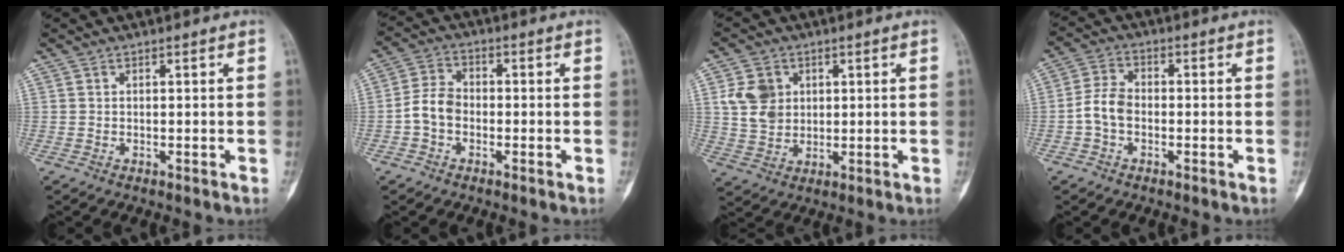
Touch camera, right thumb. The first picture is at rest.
{"total": 5.6, "force": [-1.5, 4.1, 3.5], "torque": [-0.061, 0.020, -0.039]}
{"total": 7.6, "force": [2.0, 6.2, 3.9], "torque": [-0.053, -0.007, 0.045]}
{"total": 5.4, "force": [-1.4, 3.7, 3.7], "torque": [-0.071, 0.019, -0.035]}